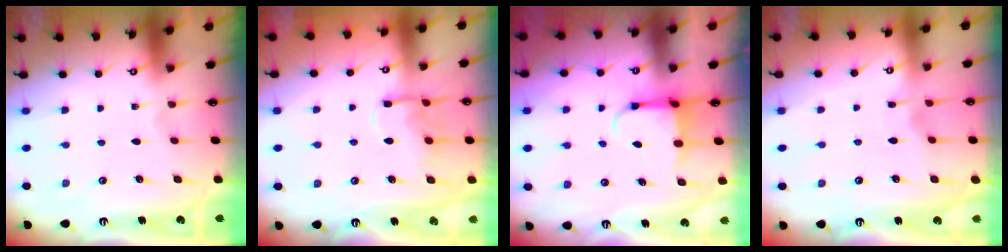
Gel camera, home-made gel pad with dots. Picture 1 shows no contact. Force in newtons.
{"total": 10.2, "press": 10.2, "slide": 1.1}
{"total": 4.0, "press": 3.9, "slide": 1.0}
{"total": 2.9, "press": 2.8, "slide": 0.4}